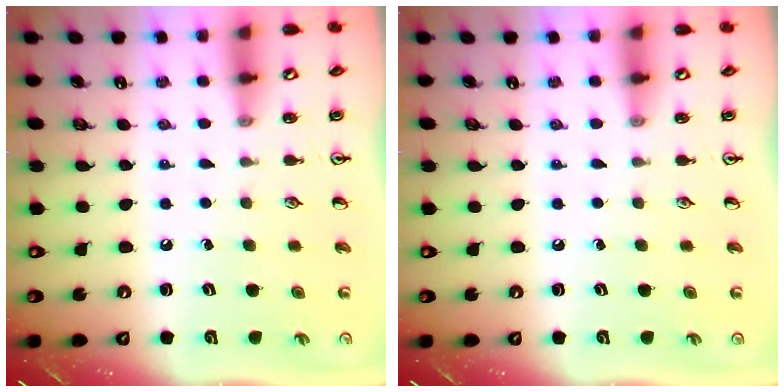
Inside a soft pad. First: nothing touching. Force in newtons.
{"total": 0.0}